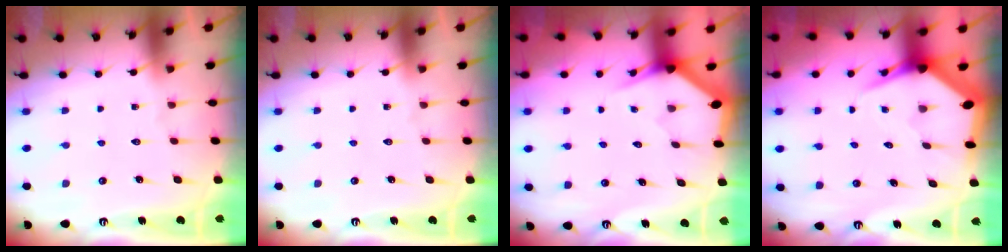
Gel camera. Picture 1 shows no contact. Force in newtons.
{"total": 0.0}
{"total": 3.2, "press": 3.2, "slide": 0.1}
{"total": 5.7, "press": 5.7, "slide": 0.7}